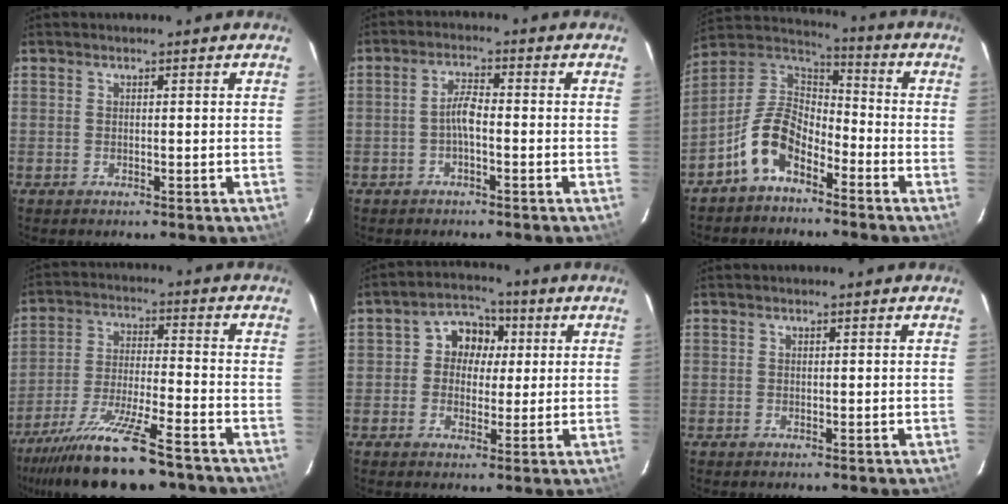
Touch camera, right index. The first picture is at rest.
{"total": 3.1, "force": [-1.2, 0.7, 2.7], "torque": [-0.057, 0.010, -0.025]}
{"total": 11.0, "force": [-6.2, 5.9, 6.9], "torque": [-0.154, 0.023, -0.127]}
{"total": 17.7, "force": [-14.1, 2.8, 10.3], "torque": [-0.212, -0.036, -0.242]}
{"total": 6.8, "force": [0.6, 6.1, 2.8], "torque": [-0.038, 0.024, 0.004]}
{"total": 0.0}